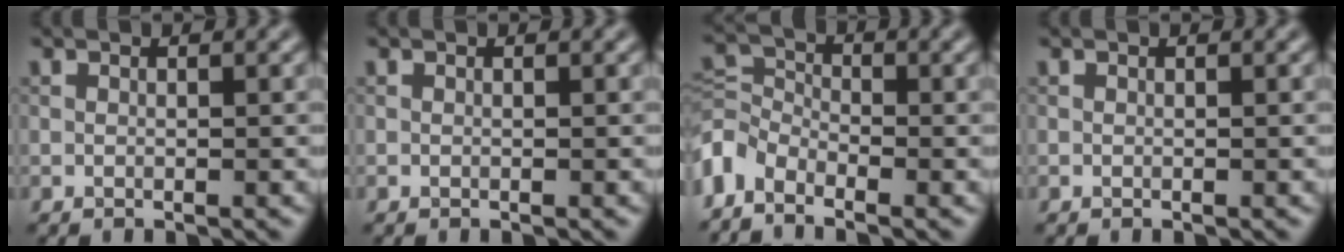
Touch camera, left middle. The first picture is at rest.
{"total": 0.0}
{"total": 4.1, "force": [-2.6, 2.4, 2.0], "torque": [-0.040, 0.002, -0.069]}
{"total": 0.0}